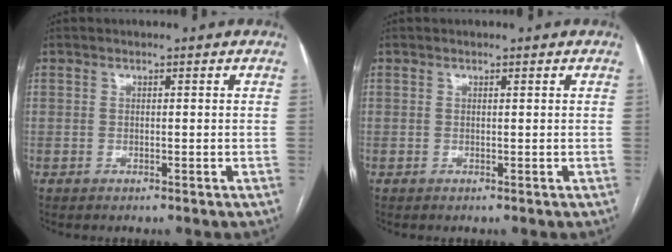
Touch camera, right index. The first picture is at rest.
{"total": 0.0}